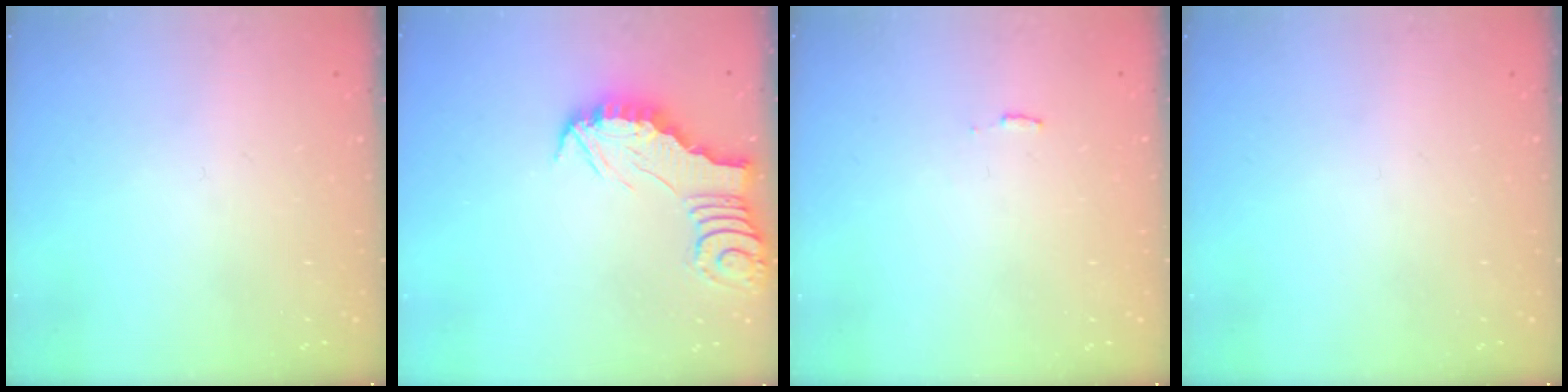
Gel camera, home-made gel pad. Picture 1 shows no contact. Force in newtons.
{"total": 2.4, "press": 2.4, "slide": 0.2}
{"total": 3.0, "press": 3.0, "slide": 0.2}
{"total": 0.0}